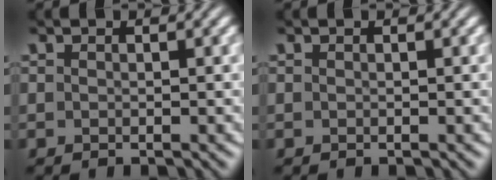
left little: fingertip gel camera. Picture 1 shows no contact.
{"total": 0.0}